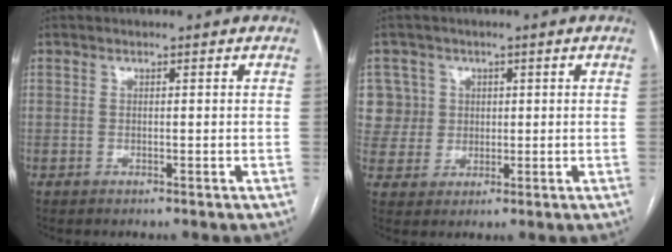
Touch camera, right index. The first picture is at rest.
{"total": 7.2, "force": [2.0, 6.9, 0.0], "torque": [0.009, 0.028, 0.052]}